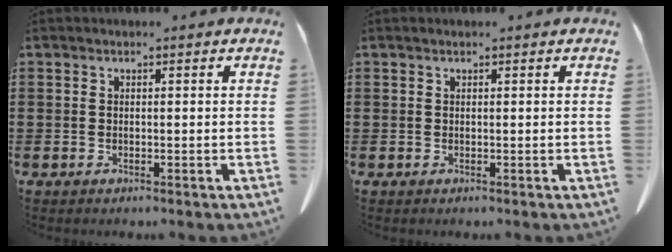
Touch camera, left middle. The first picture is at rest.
{"total": 0.0}